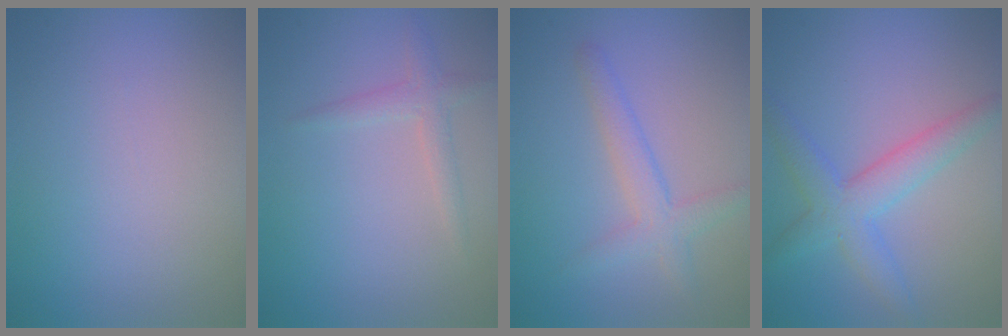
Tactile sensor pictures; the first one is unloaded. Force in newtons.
{"total": 1.6, "press": 1.6, "slide": 0.0}
{"total": 2.8, "press": 2.8, "slide": 0.1}
{"total": 4.0, "press": 4.0, "slide": 0.0}